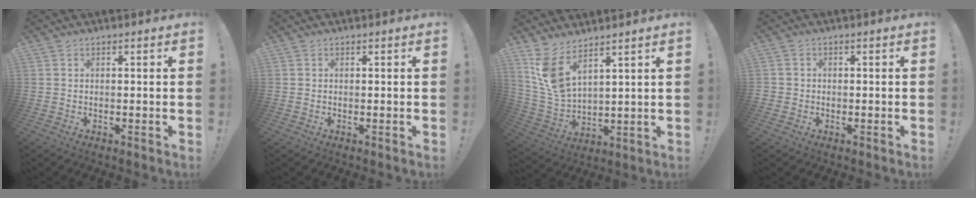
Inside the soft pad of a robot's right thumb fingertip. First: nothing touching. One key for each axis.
{"total": 0.9, "fx": 0.6, "fy": 0.6, "fz": -0.4, "tx": 0.014, "ty": 0.000, "tz": 0.009}
{"total": 9.8, "fx": 6.9, "fy": 3.9, "fz": 5.7, "tx": -0.117, "ty": -0.055, "tz": 0.135}
{"total": 1.7, "fx": -0.1, "fy": 1.7, "fz": 0.3, "tx": -0.003, "ty": 0.007, "tz": -0.003}